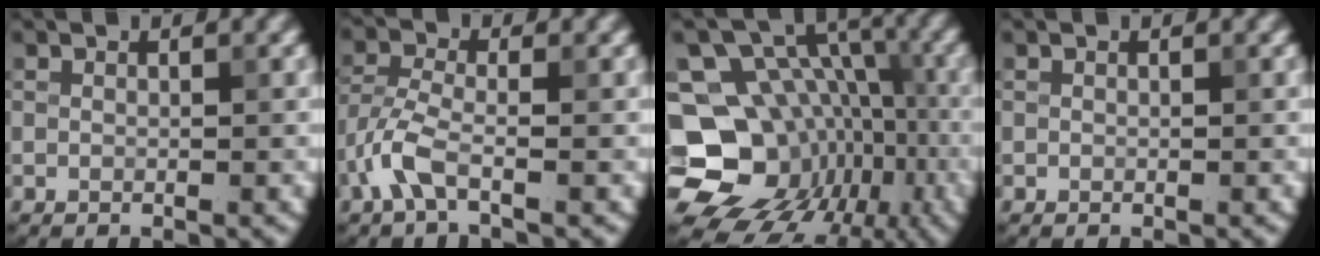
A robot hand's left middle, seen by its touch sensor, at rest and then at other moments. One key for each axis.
{"total": 3.6, "fx": -1.9, "fy": 1.2, "fz": 2.7, "tx": -0.068, "ty": 0.003, "tz": -0.053}
{"total": 16.4, "fx": -5.5, "fy": 13.7, "fz": 6.9, "tx": -0.117, "ty": -0.006, "tz": -0.086}
{"total": 0.0}